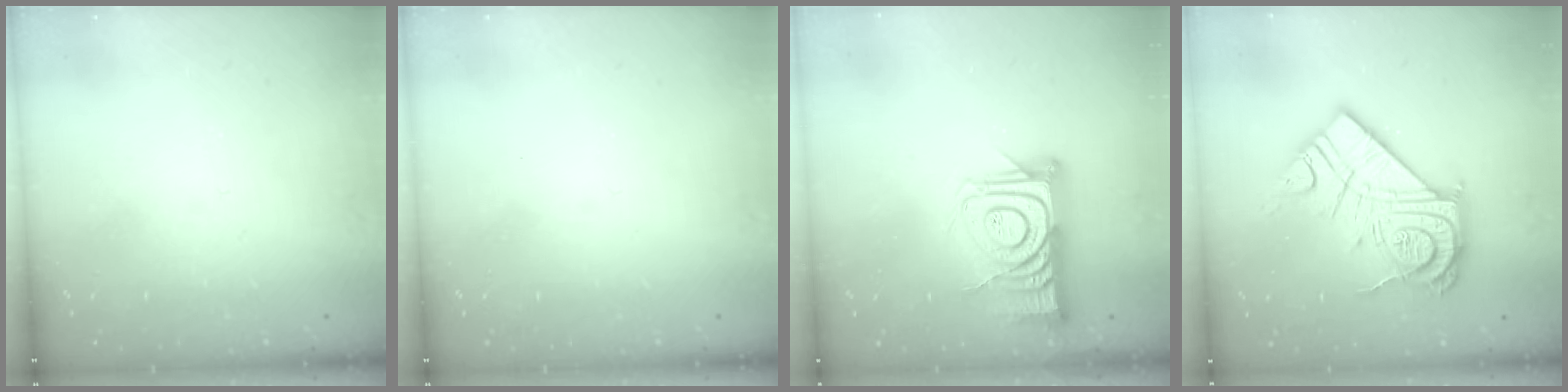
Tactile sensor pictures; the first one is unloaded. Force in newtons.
{"total": 0.0}
{"total": 14.6, "press": 14.6, "slide": 1.0}
{"total": 20.7, "press": 20.7, "slide": 1.7}